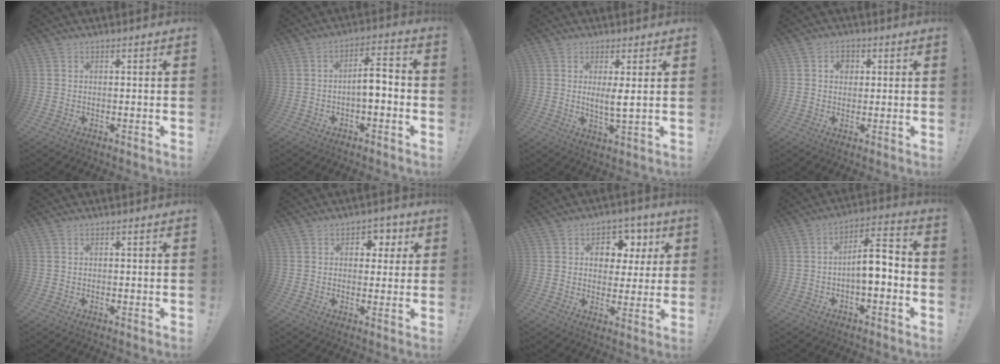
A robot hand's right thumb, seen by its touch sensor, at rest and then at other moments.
{"total": 7.1, "force": [-1.7, 2.5, 6.4], "torque": [-0.101, 0.010, -0.032]}
{"total": 4.0, "force": [1.3, 0.5, 3.8], "torque": [-0.057, -0.015, 0.018]}
{"total": 3.6, "force": [0.9, 3.0, 1.9], "torque": [-0.026, 0.002, 0.013]}
{"total": 0.0}
{"total": 5.0, "force": [1.7, 4.4, 1.7], "torque": [-0.009, -0.008, 0.026]}
{"total": 8.7, "force": [3.2, 7.2, 3.6], "torque": [-0.037, -0.017, 0.062]}
{"total": 9.2, "force": [-1.8, 3.2, 8.5], "torque": [-0.128, 0.006, -0.032]}